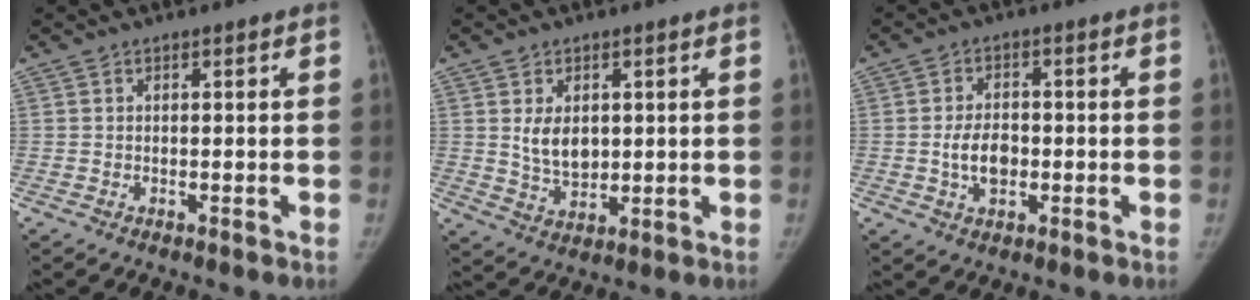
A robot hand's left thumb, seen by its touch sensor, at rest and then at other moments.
{"total": 6.3, "force": [1.3, 4.3, 4.5], "torque": [-0.056, -0.015, 0.035]}
{"total": 5.8, "force": [-0.9, 3.8, 4.3], "torque": [-0.069, 0.007, -0.015]}